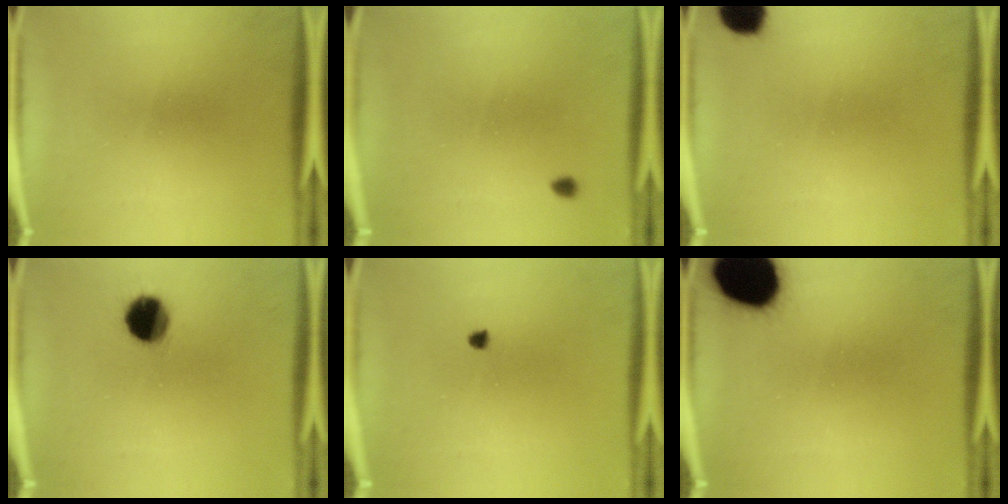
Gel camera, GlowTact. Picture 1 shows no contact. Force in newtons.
{"total": 0.9}
{"total": 6.2}
{"total": 9.2}
{"total": 1.0}
{"total": 19.8}